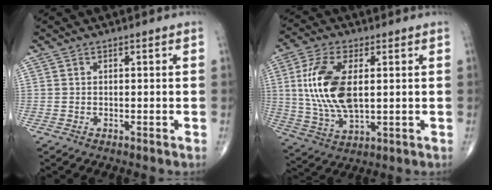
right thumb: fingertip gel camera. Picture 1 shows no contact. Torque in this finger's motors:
{"motor_torque": [-0.38, 1.18, 1.40, 0.30, 0.58]}